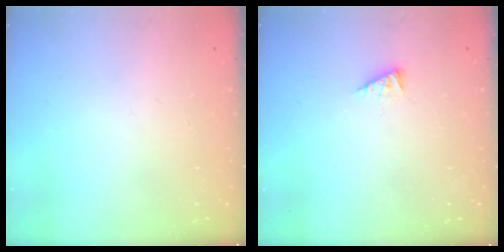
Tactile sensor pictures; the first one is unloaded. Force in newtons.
{"total": 2.8, "press": 2.8, "slide": 0.3}